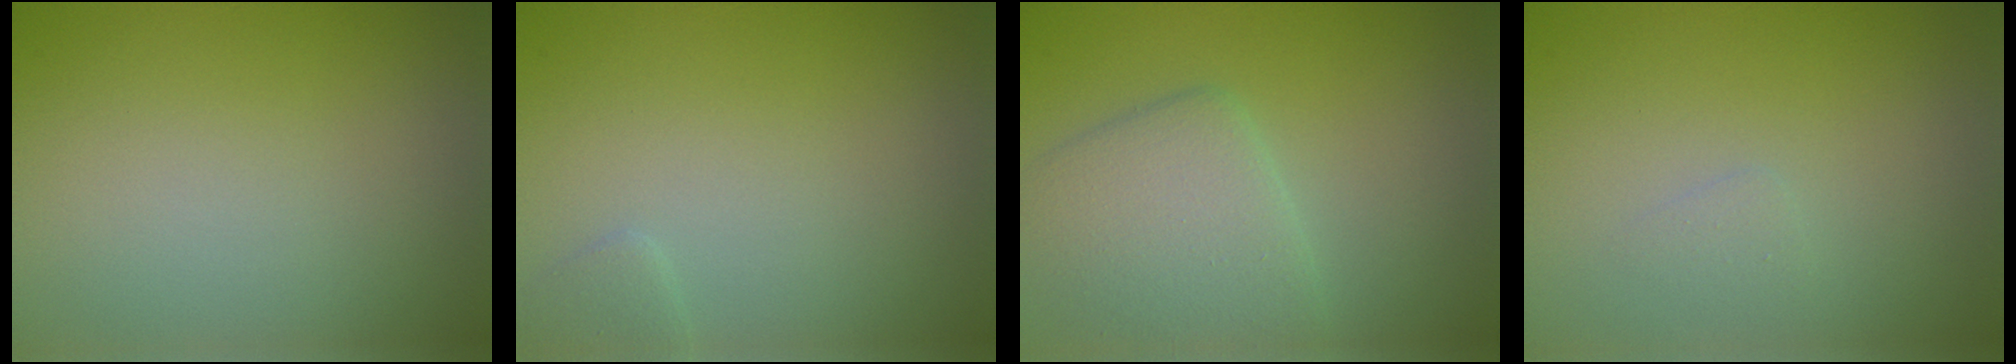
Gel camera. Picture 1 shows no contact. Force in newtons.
{"total": 0.8, "press": 0.8, "slide": 0.0}
{"total": 4.6, "press": 4.6, "slide": 0.4}
{"total": 0.7, "press": 0.7, "slide": 0.0}